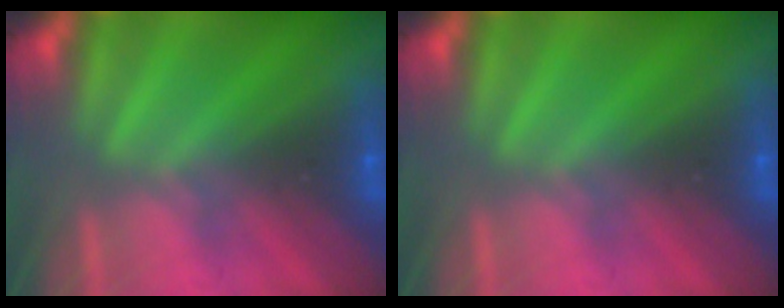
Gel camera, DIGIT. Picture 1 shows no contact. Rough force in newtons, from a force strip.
{"total": 0.0}